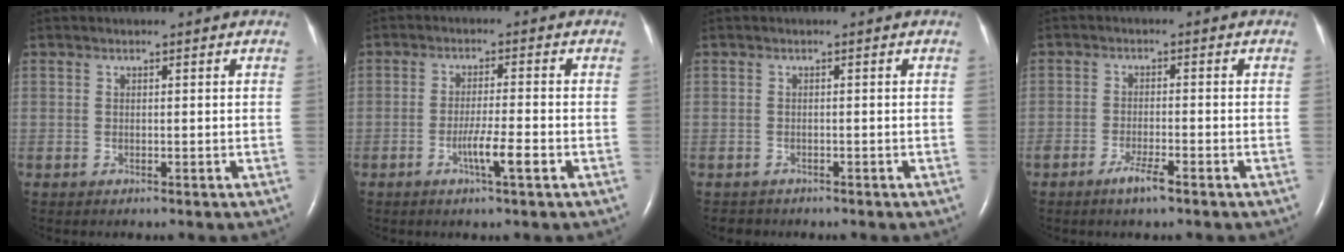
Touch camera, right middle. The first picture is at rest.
{"total": 4.5, "force": [-2.0, -0.2, 4.0], "torque": [-0.074, -0.007, -0.036]}
{"total": 1.3, "force": [-1.1, 0.6, -0.2], "torque": [-0.005, 0.000, -0.017]}
{"total": 3.2, "force": [-2.2, 0.2, 2.3], "torque": [-0.049, -0.003, -0.041]}